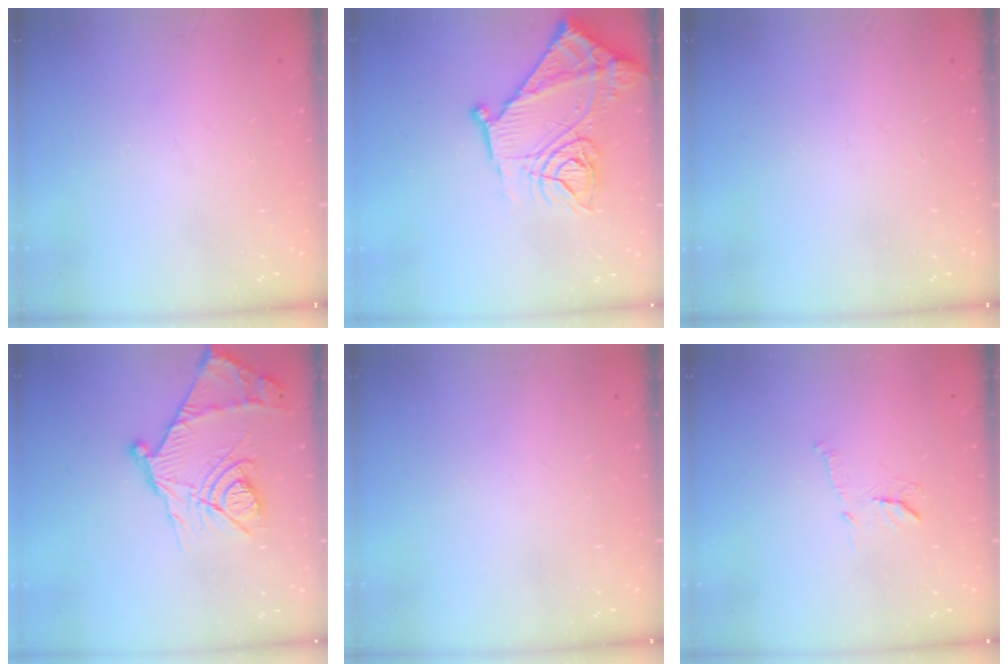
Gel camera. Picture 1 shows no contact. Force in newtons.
{"total": 18.7, "press": 18.6, "slide": 1.7}
{"total": 0.0}
{"total": 18.9, "press": 18.8, "slide": 1.6}
{"total": 0.0}
{"total": 9.1, "press": 9.1, "slide": 0.5}